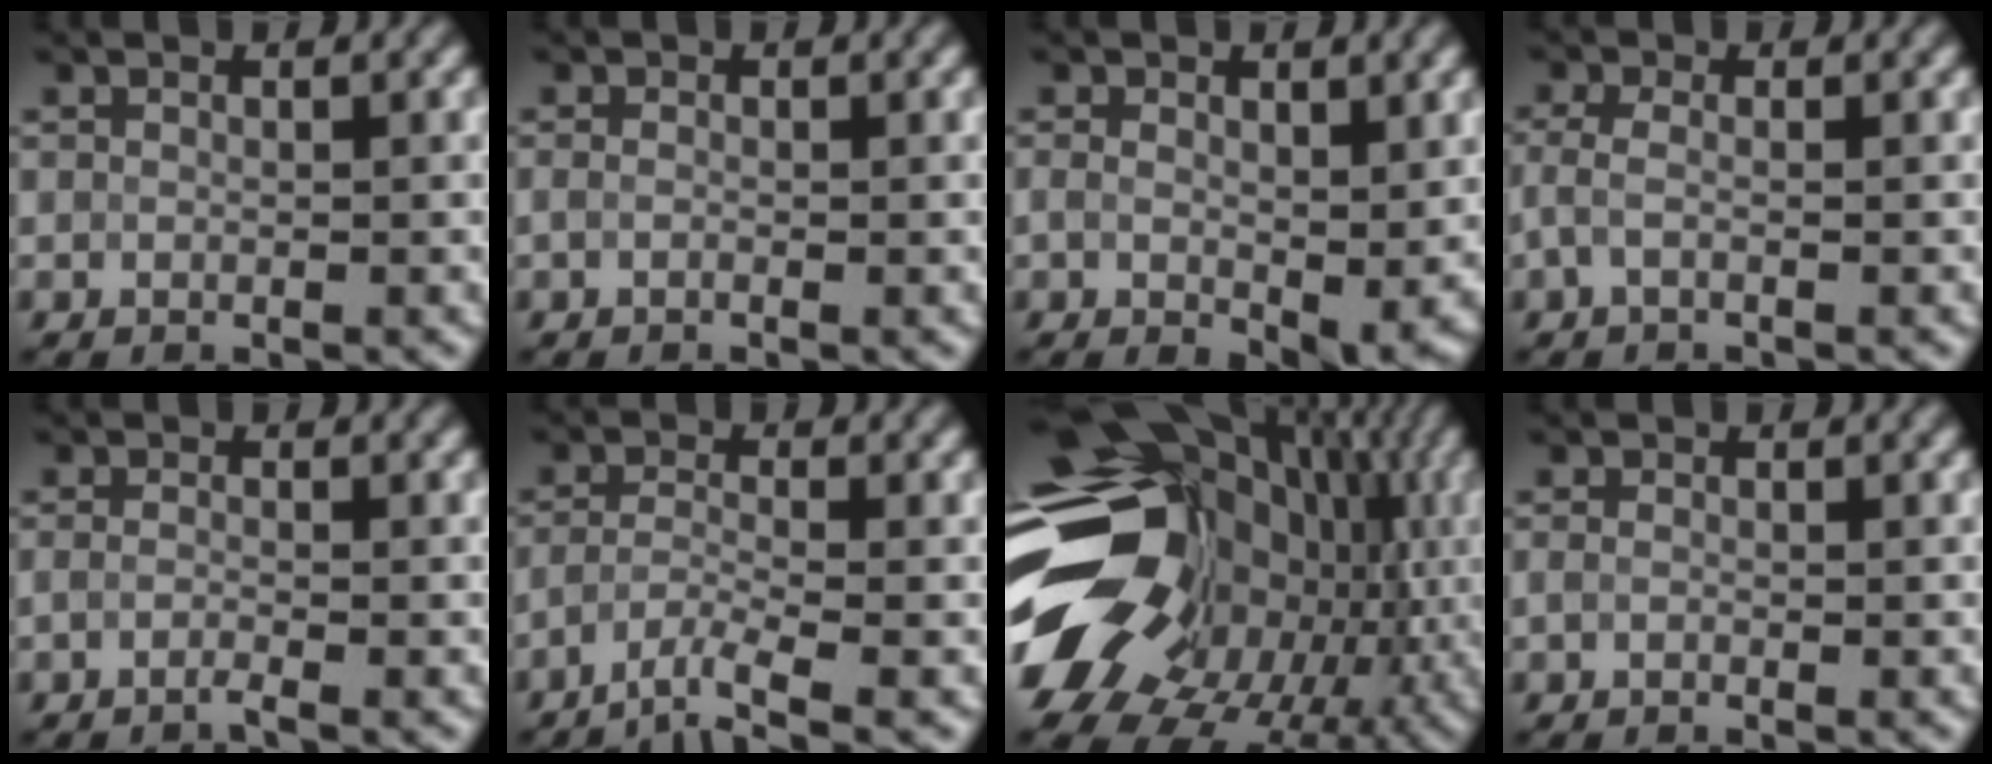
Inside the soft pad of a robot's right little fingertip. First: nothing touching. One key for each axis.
{"total": 1.0, "fx": -0.5, "fy": 0.3, "fz": 0.8, "tx": -0.006, "ty": 0.000, "tz": -0.007}
{"total": 5.0, "fx": -0.6, "fy": 2.7, "fz": 4.2, "tx": -0.077, "ty": -0.015, "tz": 0.004}
{"total": 1.5, "fx": -0.8, "fy": 0.4, "fz": 1.2, "tx": -0.027, "ty": 0.003, "tz": -0.014}
{"total": 1.4, "fx": -1.3, "fy": -0.1, "fz": 0.5, "tx": -0.003, "ty": -0.003, "tz": -0.024}
{"total": 3.1, "fx": -2.5, "fy": 0.2, "fz": 1.8, "tx": -0.030, "ty": 0.001, "tz": -0.056}
{"total": 21.2, "fx": -1.4, "fy": 16.7, "fz": 12.9, "tx": -0.212, "ty": 0.006, "tz": -0.039}
{"total": 1.0, "fx": -0.6, "fy": 0.2, "fz": 0.8, "tx": -0.006, "ty": 0.000, "tz": -0.004}